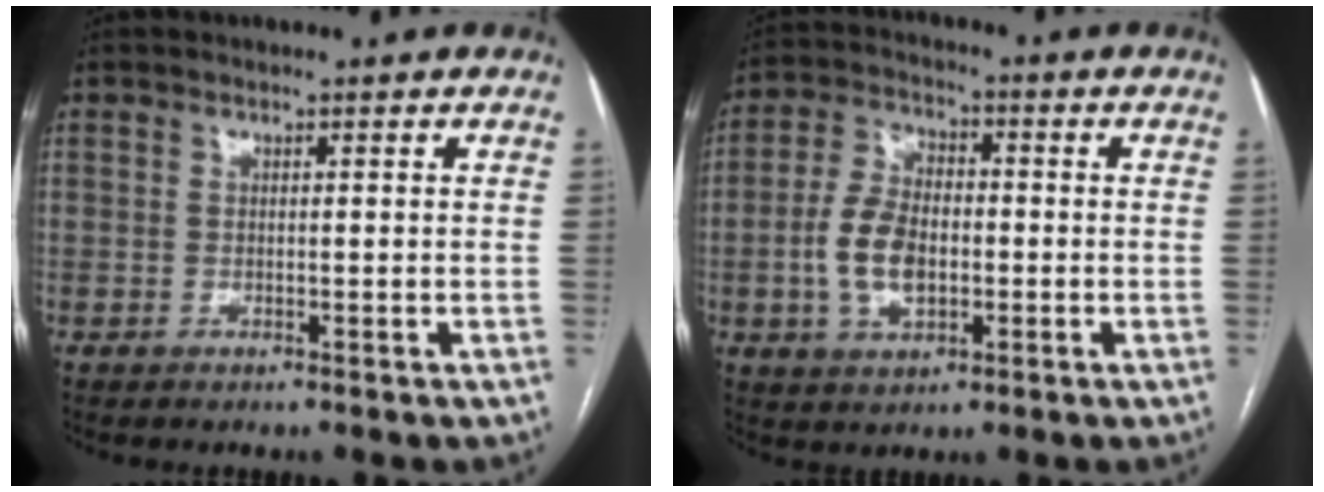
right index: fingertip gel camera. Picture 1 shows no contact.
{"total": 9.0, "force": [-1.6, 5.2, 7.2], "torque": [-0.156, 0.013, -0.027]}